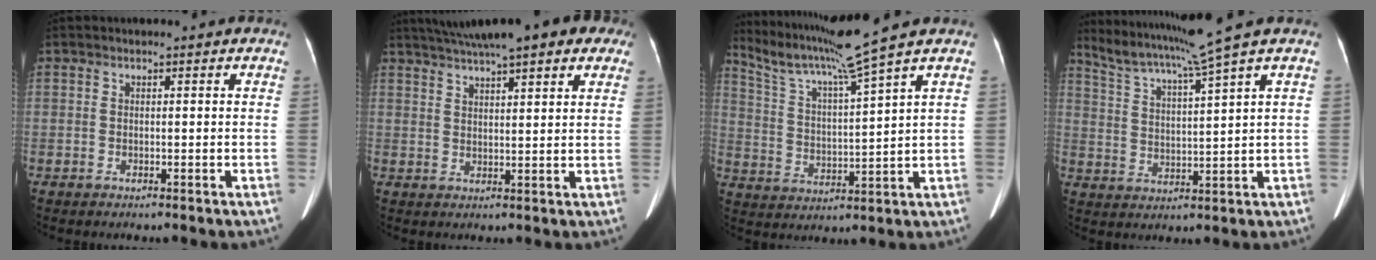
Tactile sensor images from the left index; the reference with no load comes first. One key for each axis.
{"total": 15.7, "fx": 11.7, "fy": 3.5, "fz": 9.8, "tx": -0.160, "ty": 0.055, "tz": 0.154}
{"total": 11.2, "fx": 9.2, "fy": -3.6, "fz": 5.3, "tx": -0.103, "ty": -0.016, "tz": 0.171}
{"total": 9.7, "fx": 7.7, "fy": -2.9, "fz": 5.2, "tx": -0.094, "ty": -0.007, "tz": 0.136}